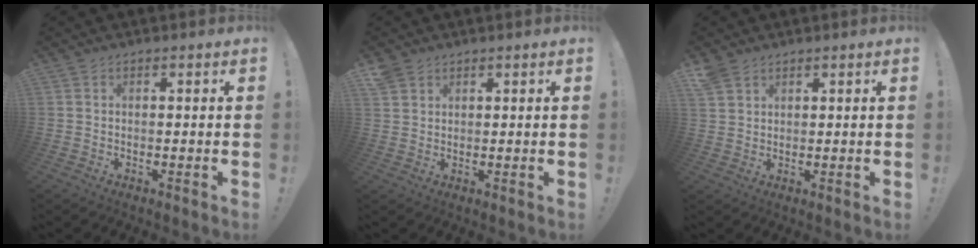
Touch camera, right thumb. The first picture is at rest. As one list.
[{"total": 3.1, "force": [2.3, 1.8, 1.0], "torque": [-0.026, -0.007, 0.045]}, {"total": 3.7, "force": [2.8, 1.9, 1.5], "torque": [-0.034, -0.010, 0.056]}]